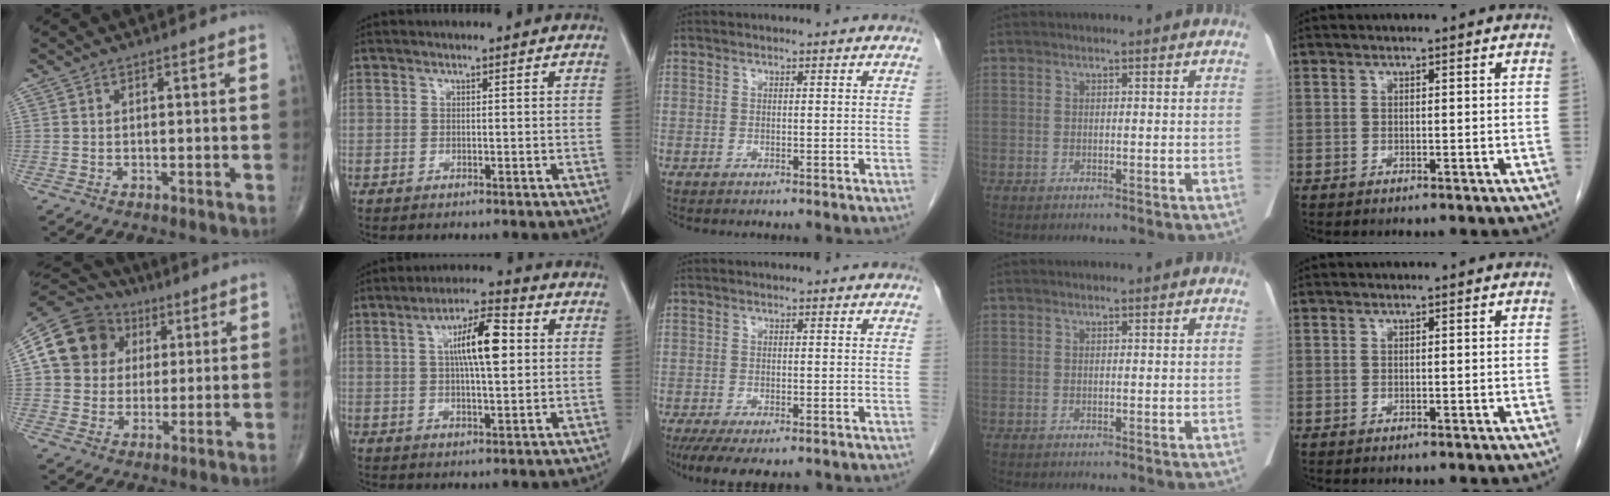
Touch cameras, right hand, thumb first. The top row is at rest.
{"thumb": {"total": 14.7, "force": [4.0, 12.7, 6.1], "torque": [-0.090, 0.015, 0.067]}, "index": {"total": 9.4, "force": [1.9, 2.2, 9.0], "torque": [-0.158, 0.018, 0.031]}, "middle": {"total": 7.2, "force": [-5.0, 2.4, 4.5], "torque": [-0.070, -0.016, -0.077]}}